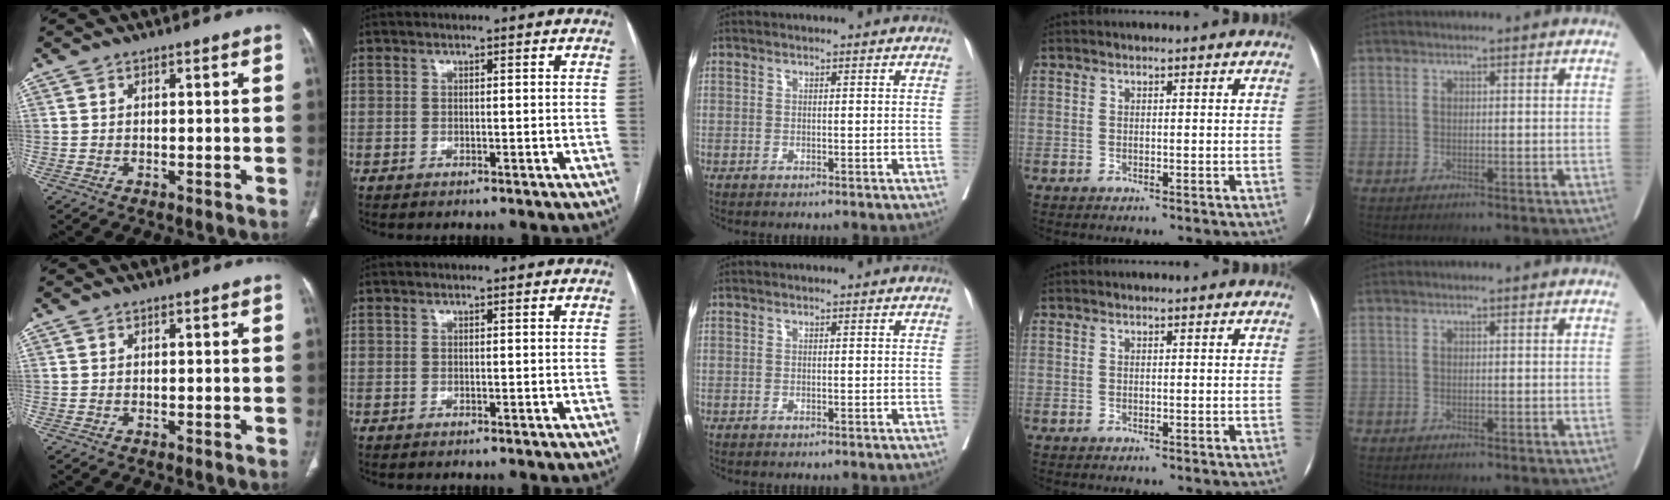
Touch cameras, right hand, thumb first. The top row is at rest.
{}